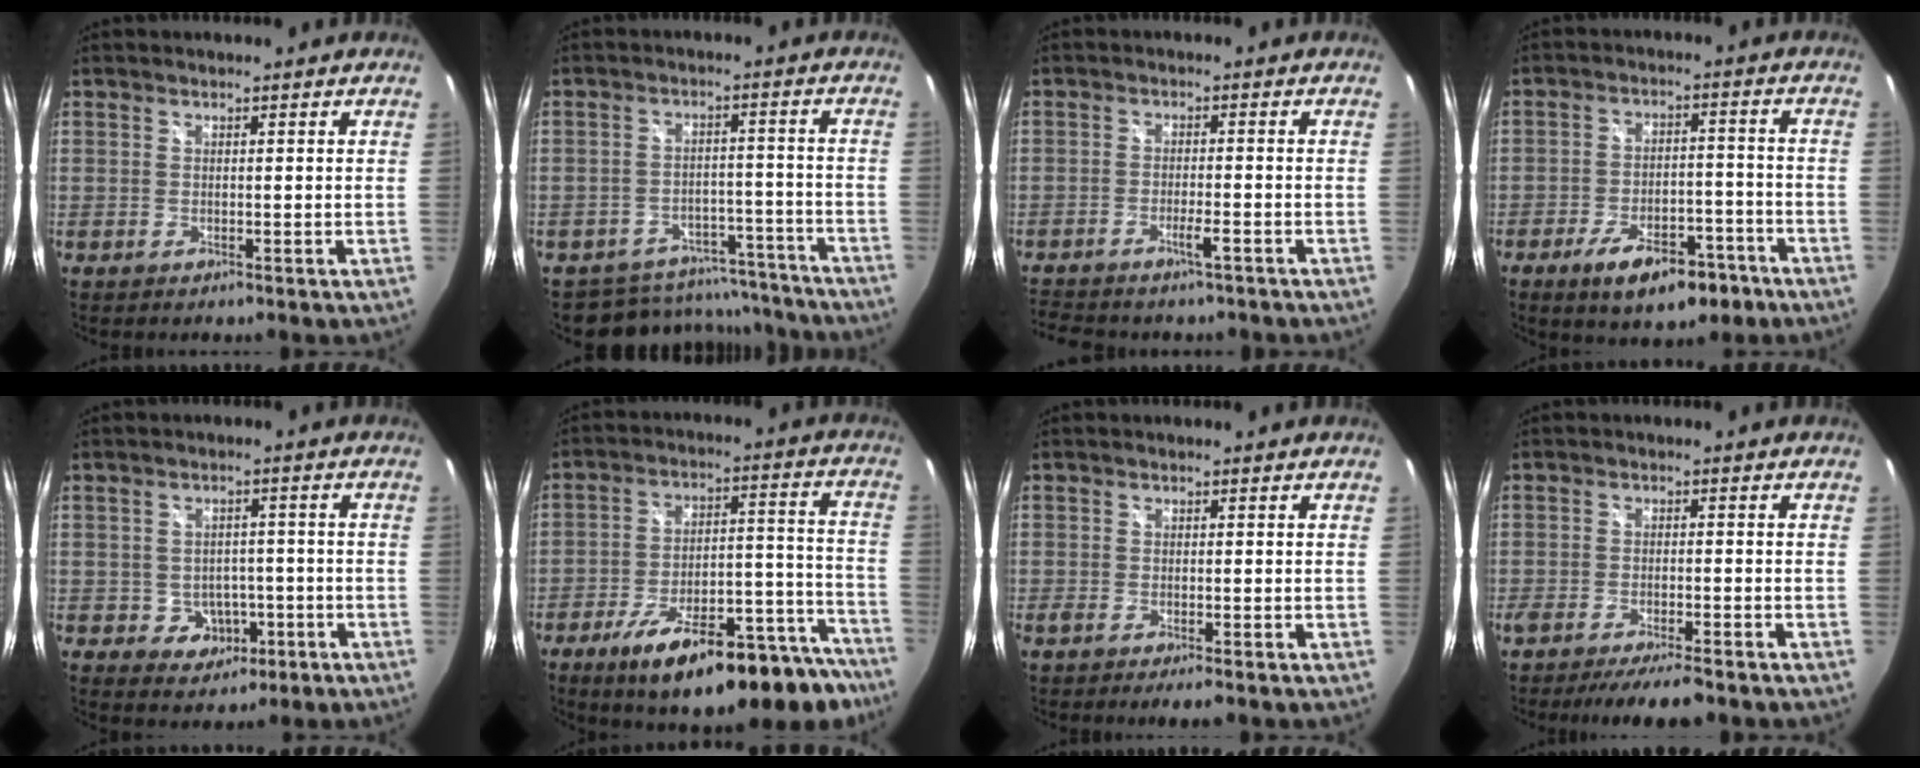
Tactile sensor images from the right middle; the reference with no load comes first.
{"total": 14.6, "force": [-12.6, 6.8, 2.7], "torque": [-0.061, 0.034, -0.150]}
{"total": 5.8, "force": [-5.0, 1.0, 2.7], "torque": [-0.066, -0.005, -0.084]}
{"total": 12.0, "force": [-7.6, 5.3, 7.7], "torque": [-0.143, 0.002, -0.107]}
{"total": 5.7, "force": [-2.0, 5.0, 1.9], "torque": [-0.043, 0.014, -0.010]}
{"total": 26.3, "force": [-20.6, 7.8, 14.4], "torque": [-0.190, 0.009, -0.280]}
{"total": 2.9, "force": [-2.2, 0.2, 2.0], "torque": [-0.039, -0.013, -0.037]}
{"total": 7.7, "force": [-6.5, 1.0, 4.0], "torque": [-0.087, -0.017, -0.104]}